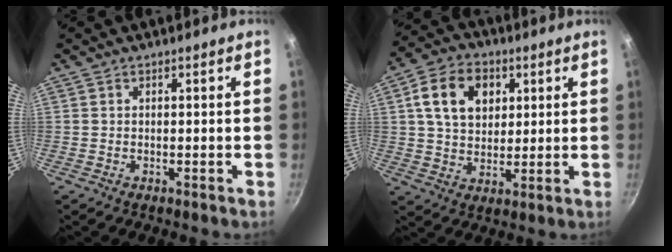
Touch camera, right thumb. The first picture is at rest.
{"total": 12.1, "force": [3.7, 8.8, 7.5], "torque": [-0.110, 0.003, 0.056]}